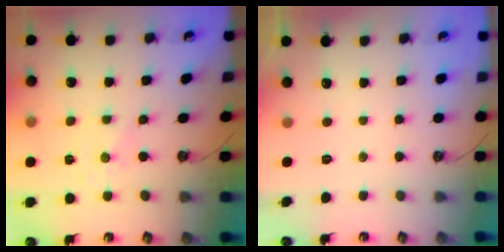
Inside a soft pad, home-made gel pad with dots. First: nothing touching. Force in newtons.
{"total": 0.0}